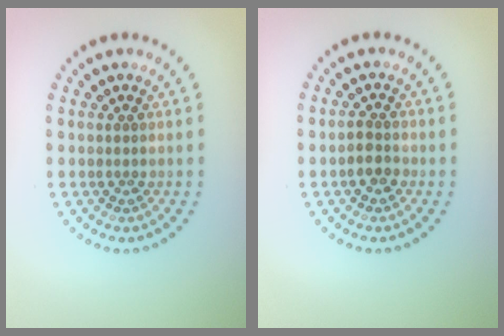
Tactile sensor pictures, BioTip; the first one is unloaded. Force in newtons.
{"total": 1.7, "press": 1.6, "slide": 0.6}